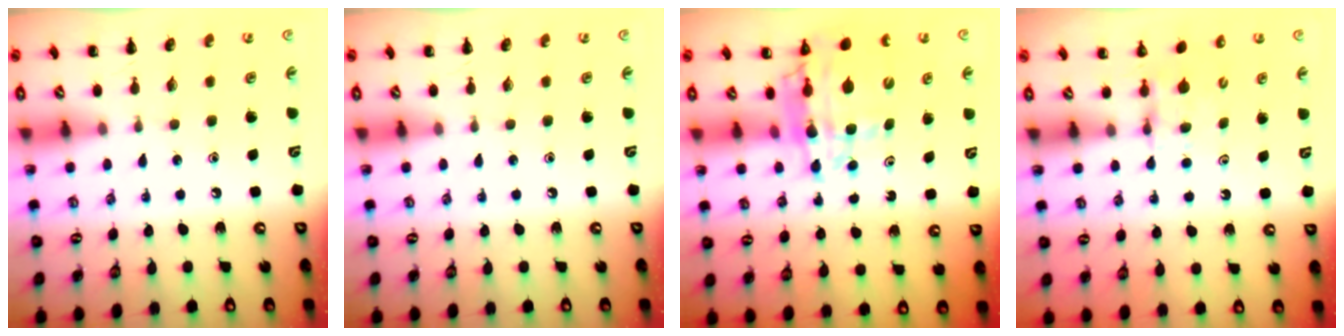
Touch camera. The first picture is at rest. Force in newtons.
{"total": 0.0}
{"total": 11.9, "press": 11.3, "slide": 3.6}
{"total": 3.8, "press": 3.5, "slide": 1.6}